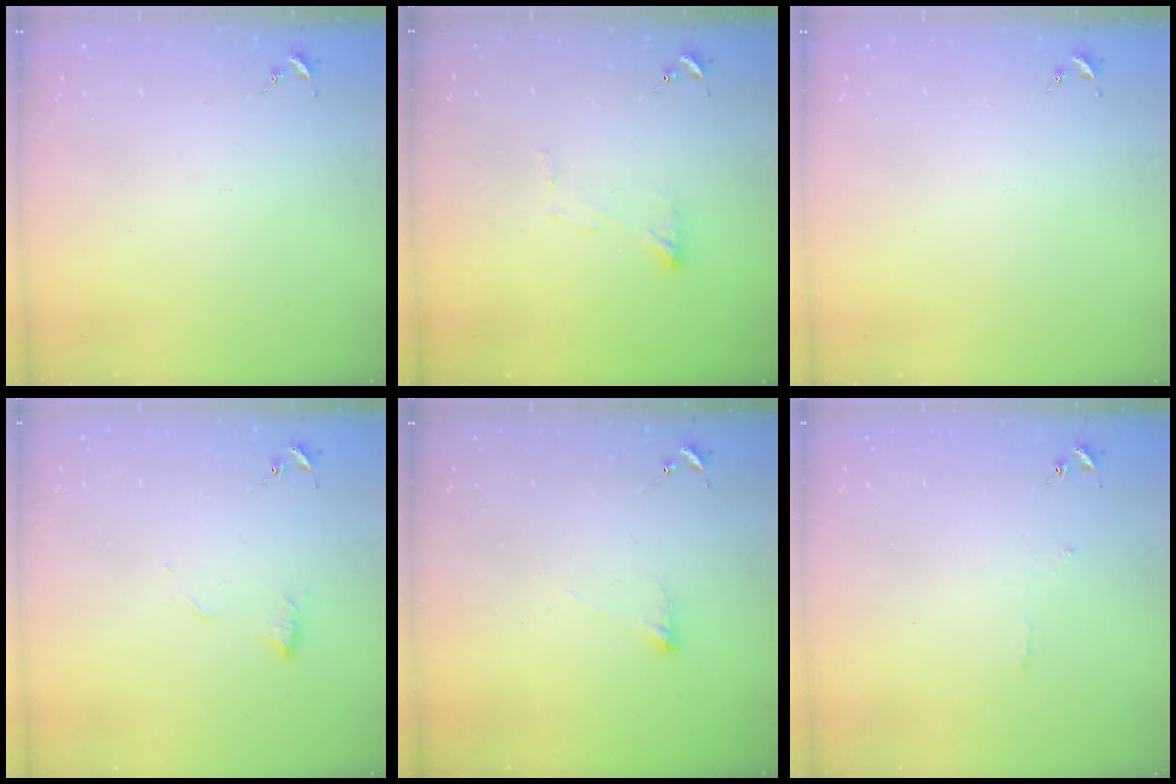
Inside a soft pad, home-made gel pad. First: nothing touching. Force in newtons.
{"total": 5.8, "press": 5.8, "slide": 0.3}
{"total": 0.0}
{"total": 6.7, "press": 6.7, "slide": 0.4}
{"total": 2.8, "press": 2.7, "slide": 0.7}
{"total": 2.9, "press": 2.9, "slide": 0.5}